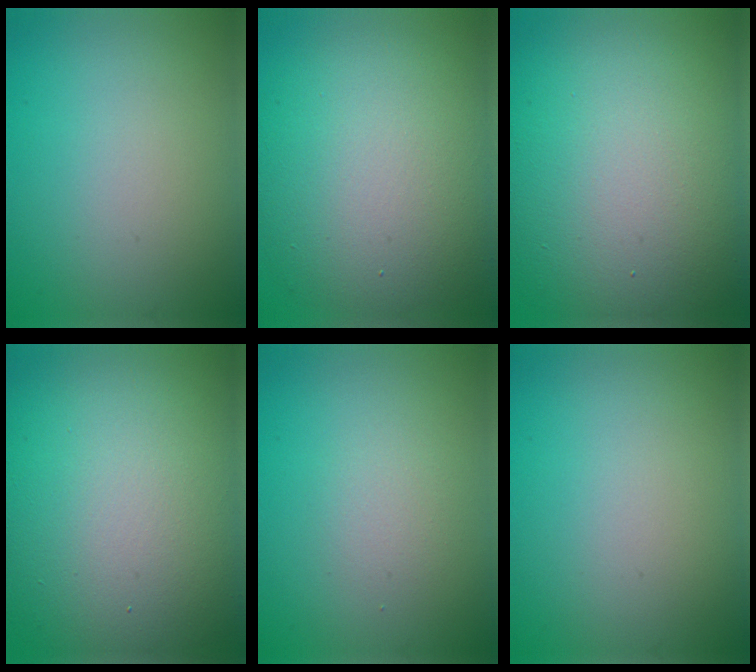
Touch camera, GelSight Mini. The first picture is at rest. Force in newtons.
{"total": 11.6, "press": 11.6, "slide": 0.7}
{"total": 17.3, "press": 17.3, "slide": 1.1}
{"total": 16.7, "press": 16.7, "slide": 0.9}
{"total": 1.3, "press": 1.3, "slide": 0.1}
{"total": 0.0}